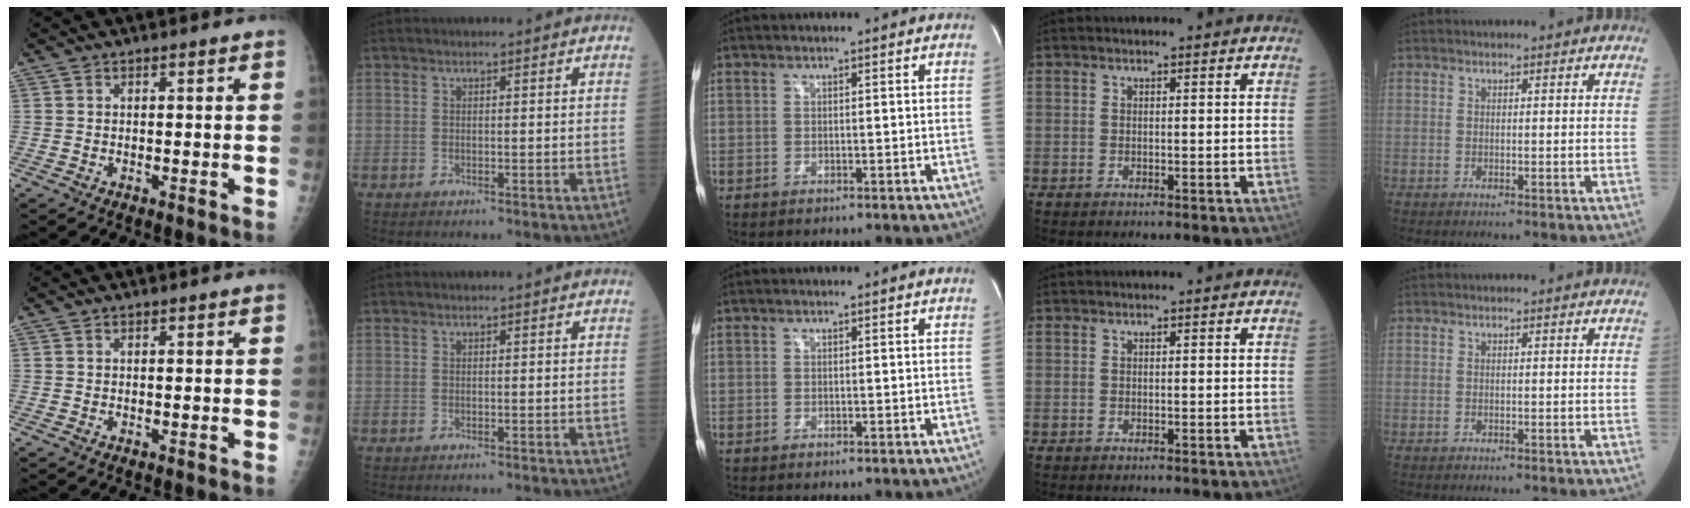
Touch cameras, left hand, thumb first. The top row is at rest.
{}